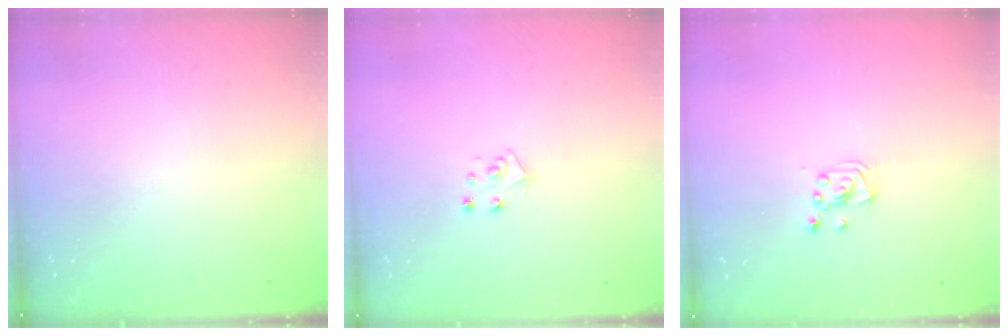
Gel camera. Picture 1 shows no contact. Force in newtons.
{"total": 5.1, "press": 5.1, "slide": 0.5}
{"total": 2.5, "press": 2.5, "slide": 0.2}